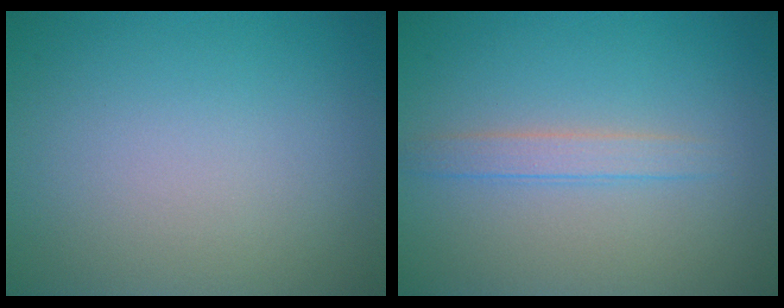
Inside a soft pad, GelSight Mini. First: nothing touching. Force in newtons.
{"total": 1.8, "press": 1.7, "slide": 0.2}